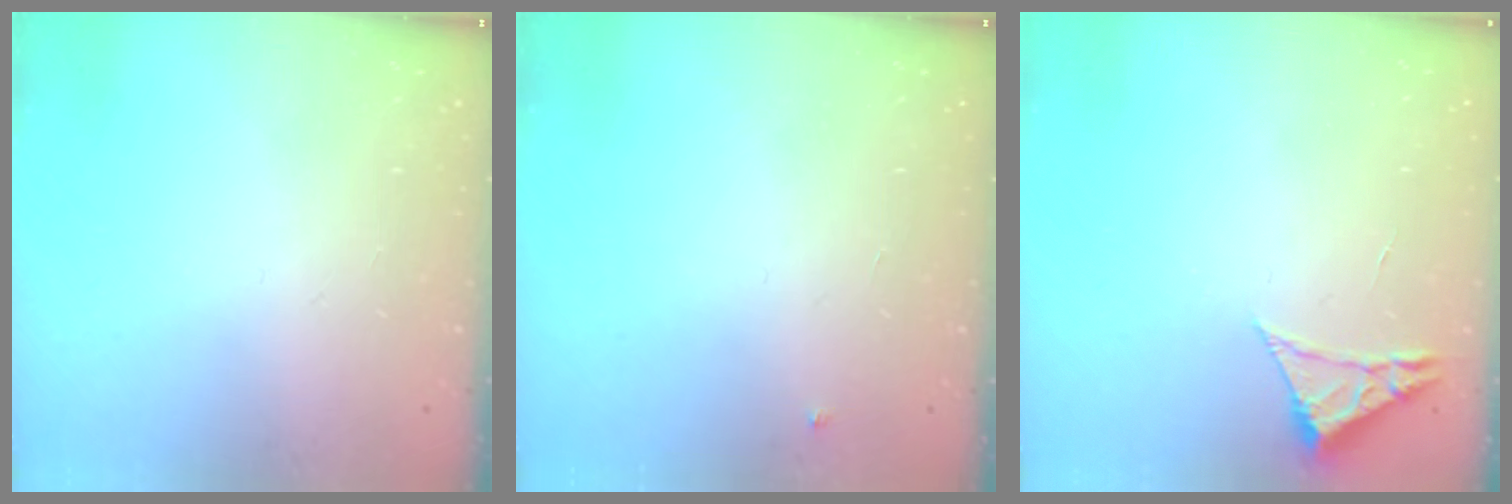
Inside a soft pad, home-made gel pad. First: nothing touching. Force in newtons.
{"total": 2.7, "press": 2.7, "slide": 0.4}
{"total": 2.3, "press": 2.3, "slide": 0.4}